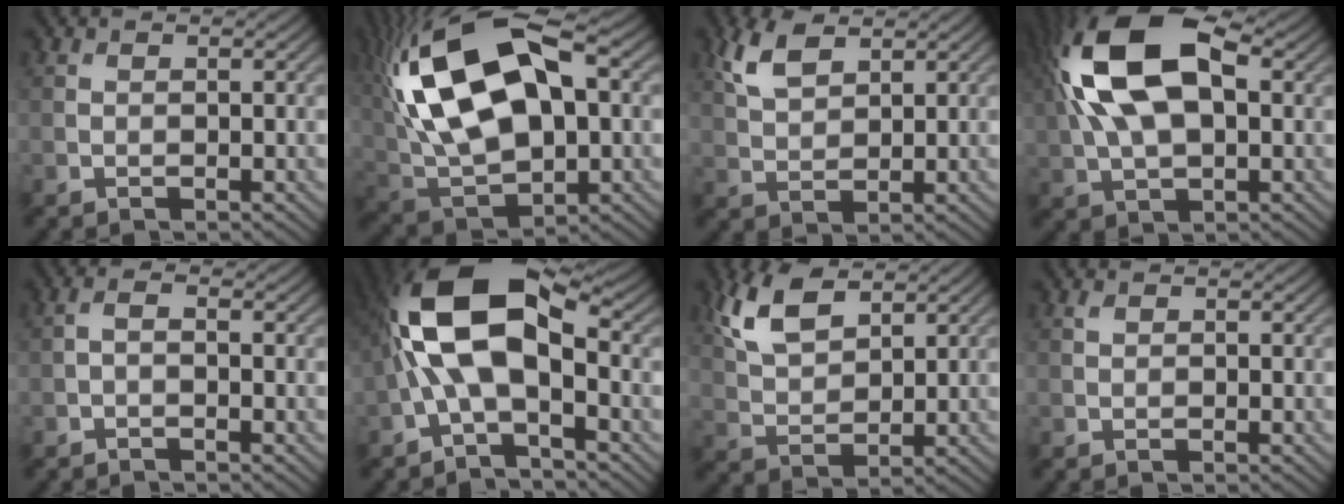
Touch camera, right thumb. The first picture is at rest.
{"total": 20.5, "force": [5.4, 11.0, 16.4], "torque": [-0.334, 0.025, 0.087]}
{"total": 5.3, "force": [3.2, 2.4, 3.5], "torque": [-0.090, 0.006, 0.068]}
{"total": 16.2, "force": [3.8, 8.6, 13.2], "torque": [-0.278, 0.029, 0.055]}
{"total": 1.3, "force": [-0.5, 0.5, 1.1], "torque": [-0.025, 0.002, -0.014]}
{"total": 13.3, "force": [0.4, 6.1, 11.8], "torque": [-0.240, 0.028, -0.007]}
{"total": 8.0, "force": [4.6, 3.7, 5.4], "torque": [-0.134, 0.007, 0.093]}
{"total": 0.5, "force": [0.3, 0.2, 0.4], "torque": [-0.010, 0.001, 0.007]}